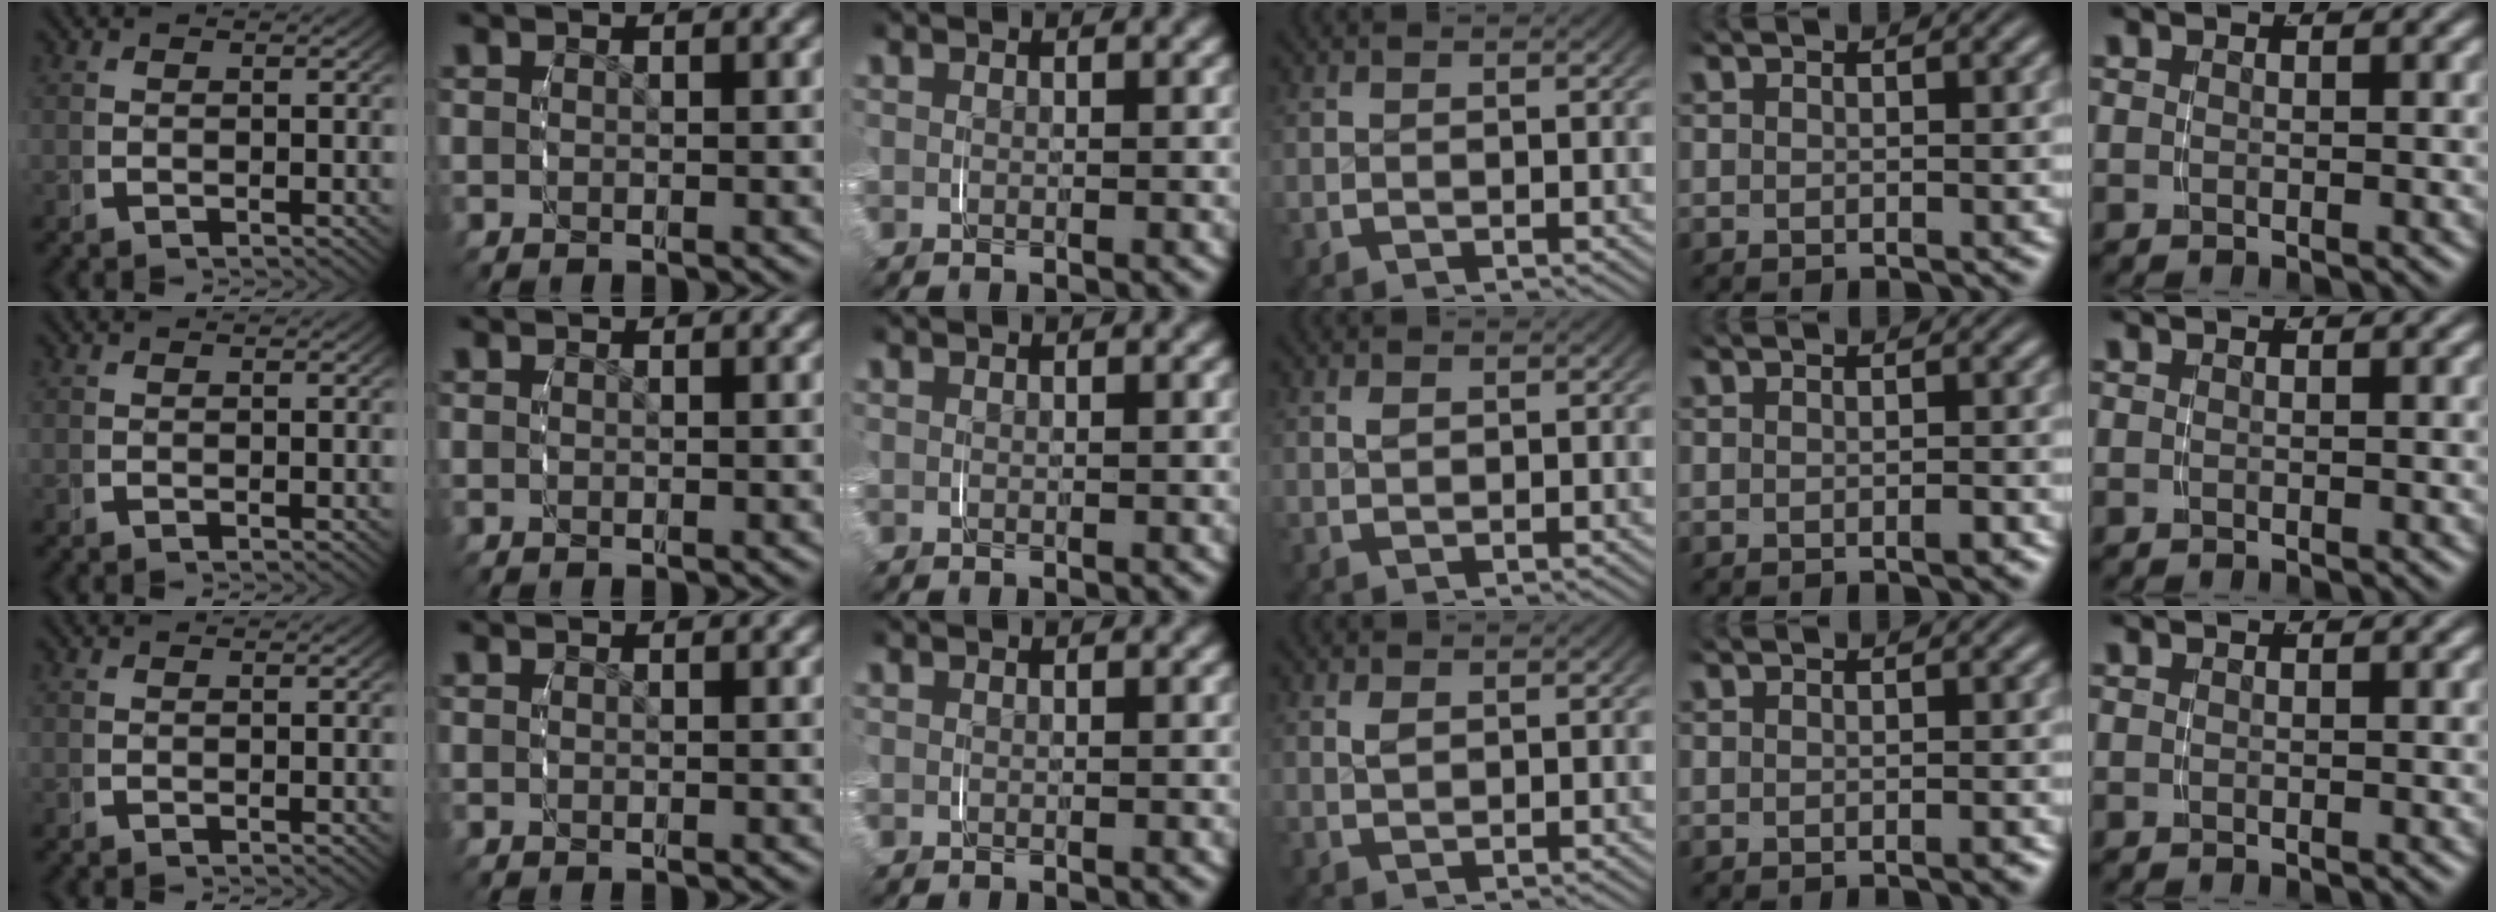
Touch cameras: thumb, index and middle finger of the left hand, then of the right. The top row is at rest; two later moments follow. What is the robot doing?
{"motion": "grasp_and_lifting", "object": "lipstick"}